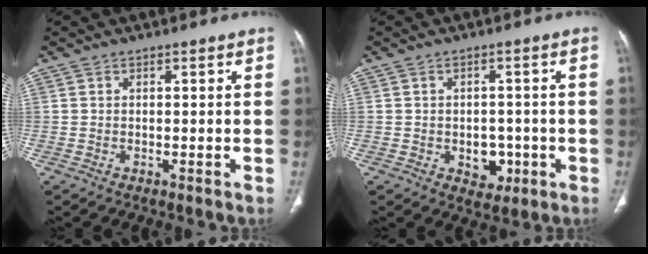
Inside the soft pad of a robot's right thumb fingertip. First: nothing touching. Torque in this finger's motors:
{"motor_torque": [3.48, 0.18, 0.71, -0.37, -0.01]}